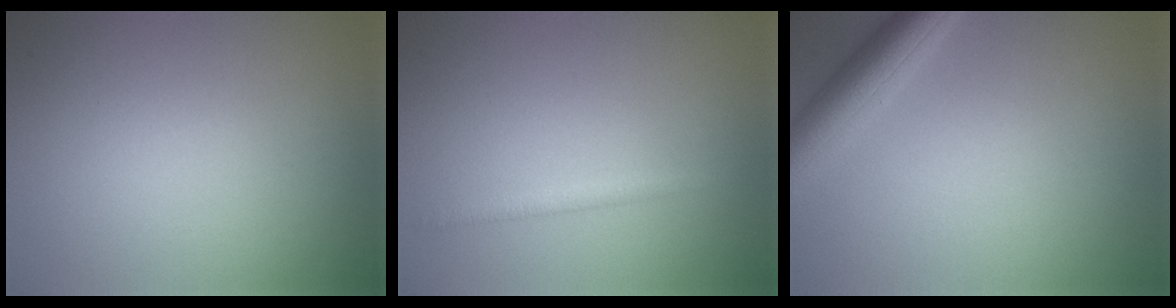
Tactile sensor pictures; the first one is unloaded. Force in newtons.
{"total": 1.2, "press": 1.2, "slide": 0.0}
{"total": 4.5, "press": 4.5, "slide": 0.2}